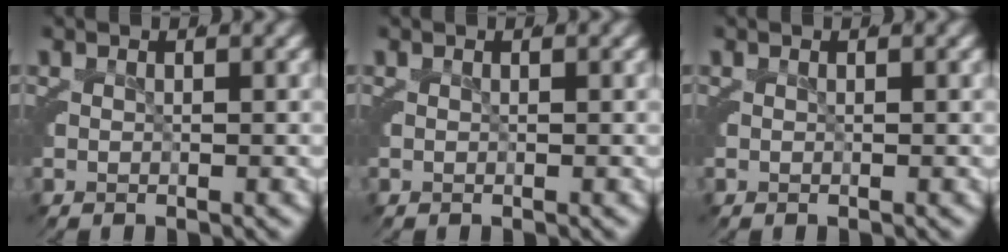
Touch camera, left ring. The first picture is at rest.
{"total": 0.0}
{"total": 0.0}